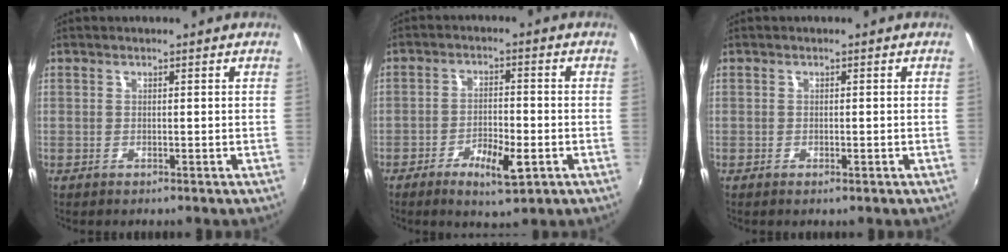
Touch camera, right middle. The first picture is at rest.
{"total": 6.8, "force": [-3.4, 2.2, 5.5], "torque": [-0.114, -0.006, -0.055]}
{"total": 0.6, "force": [-0.4, 0.3, 0.4], "torque": [-0.006, -0.002, -0.007]}